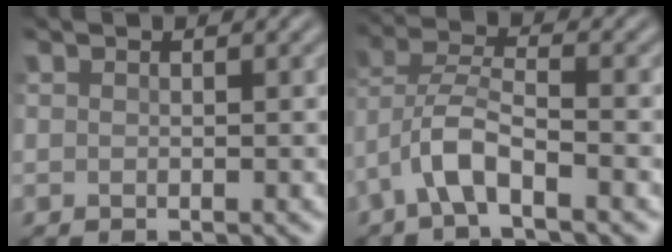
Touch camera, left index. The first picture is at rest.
{"total": 4.4, "force": [-2.8, 1.1, 3.3], "torque": [-0.067, 0.009, -0.066]}